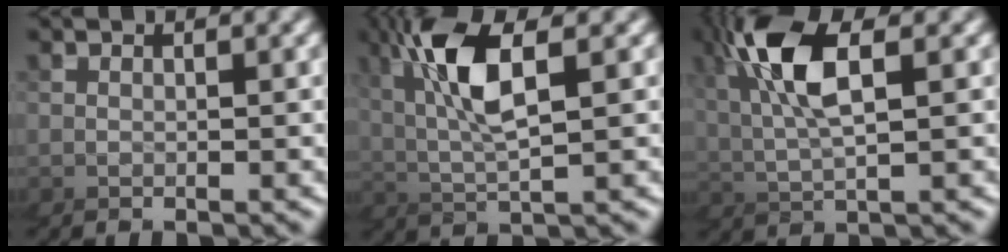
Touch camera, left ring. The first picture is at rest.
{"total": 6.1, "force": [3.2, 0.7, 5.1], "torque": [-0.148, 0.035, 0.046]}
{"total": 6.3, "force": [2.7, 2.0, 5.3], "torque": [-0.158, 0.016, 0.044]}